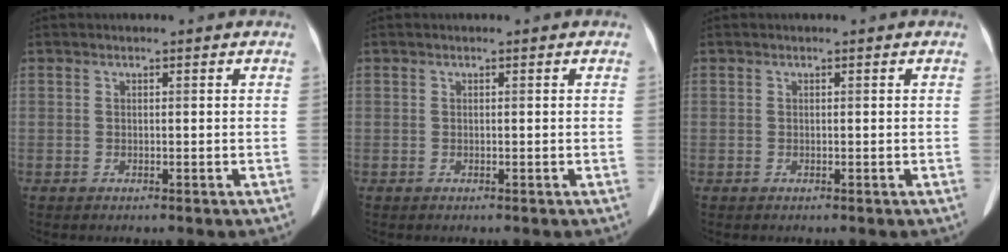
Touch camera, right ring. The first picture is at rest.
{"total": 0.0}
{"total": 0.0}